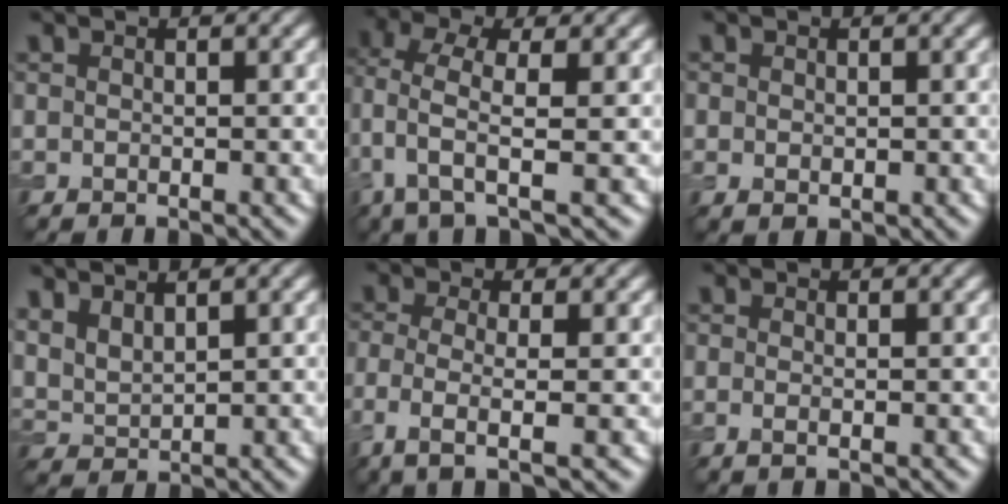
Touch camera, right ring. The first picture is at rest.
{"total": 4.5, "force": [0.5, 1.5, 4.2], "torque": [-0.096, -0.003, 0.007]}
{"total": 0.7, "force": [0.2, 0.5, 0.5], "torque": [-0.008, -0.002, 0.007]}
{"total": 3.6, "force": [2.6, 1.6, 2.0], "torque": [-0.049, 0.010, 0.052]}
{"total": 3.8, "force": [-1.2, 1.0, 3.5], "torque": [-0.071, -0.010, -0.031]}
{"total": 0.8, "force": [-0.2, 0.2, 0.7], "torque": [-0.015, -0.006, -0.004]}